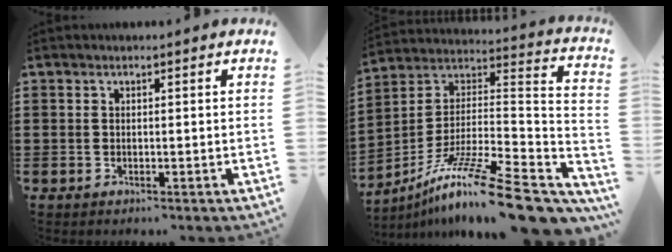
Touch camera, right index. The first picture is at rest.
{"total": 16.0, "force": [-11.3, 1.9, 11.2], "torque": [-0.189, 0.021, -0.197]}